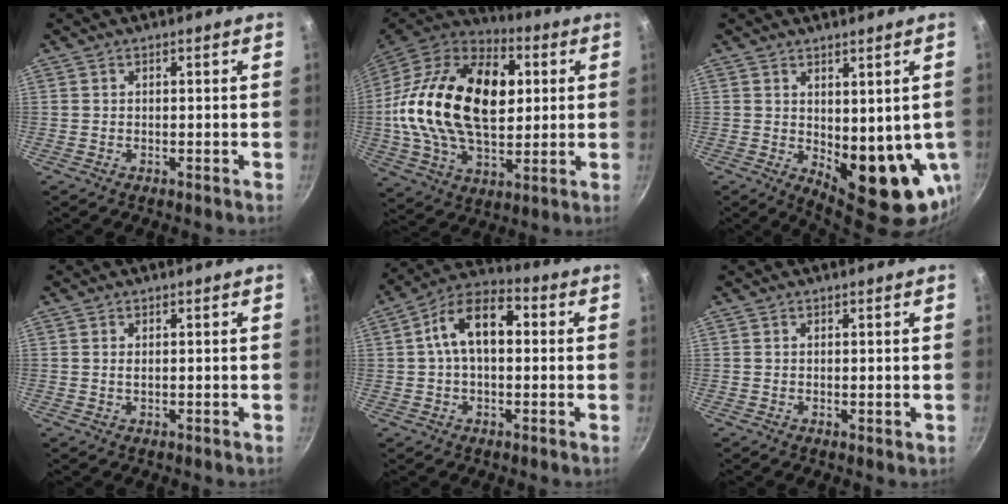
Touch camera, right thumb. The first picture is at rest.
{"total": 29.8, "force": [4.3, 18.2, 23.3], "torque": [-0.406, 0.017, 0.064]}
{"total": 13.1, "force": [-0.3, 6.6, 11.4], "torque": [-0.124, -0.027, 0.015]}
{"total": 0.9, "force": [0.2, 0.4, 0.8], "torque": [-0.015, 0.000, 0.003]}
{"total": 12.2, "force": [1.6, 7.2, 9.7], "torque": [-0.140, 0.036, 0.010]}
{"total": 0.6, "force": [0.1, 0.1, 0.5], "torque": [-0.008, -0.003, 0.000]}